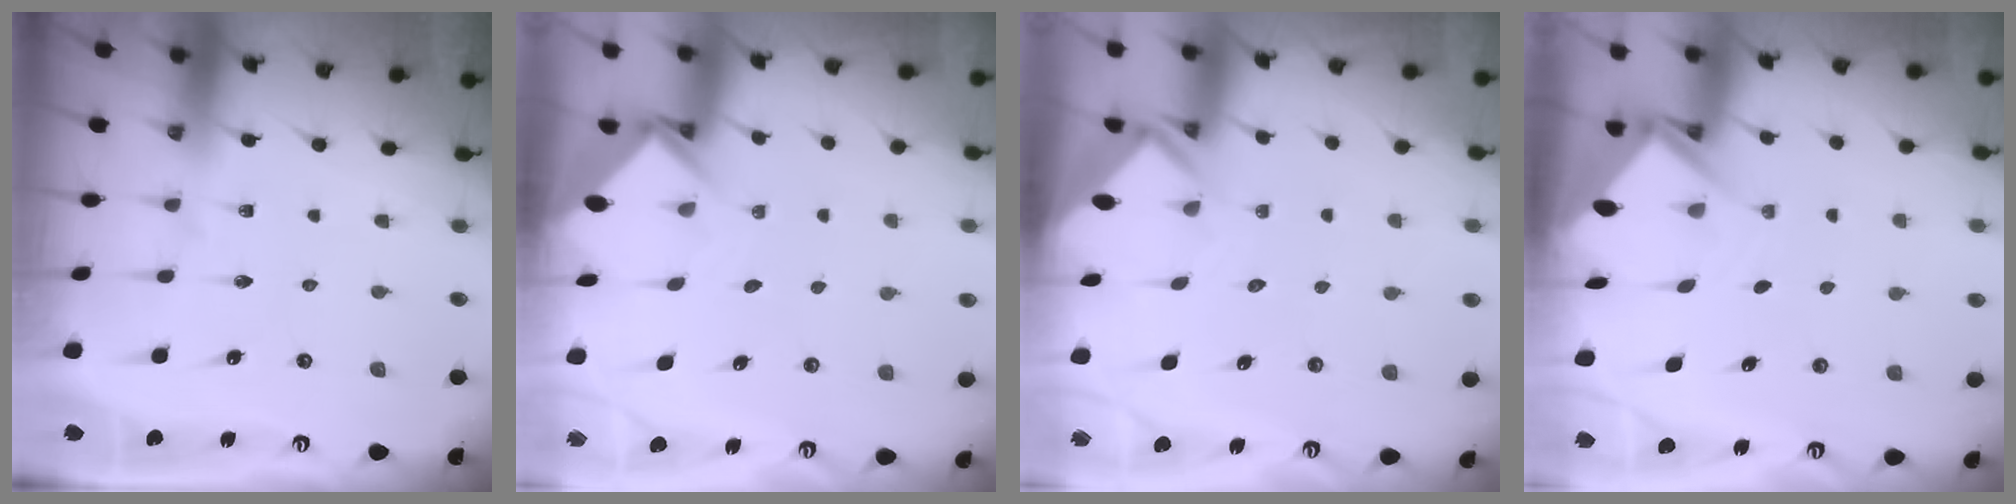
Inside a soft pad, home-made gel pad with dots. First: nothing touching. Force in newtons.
{"total": 3.9, "press": 3.9, "slide": 0.1}
{"total": 3.1, "press": 3.1, "slide": 0.3}
{"total": 4.3, "press": 4.3, "slide": 0.3}